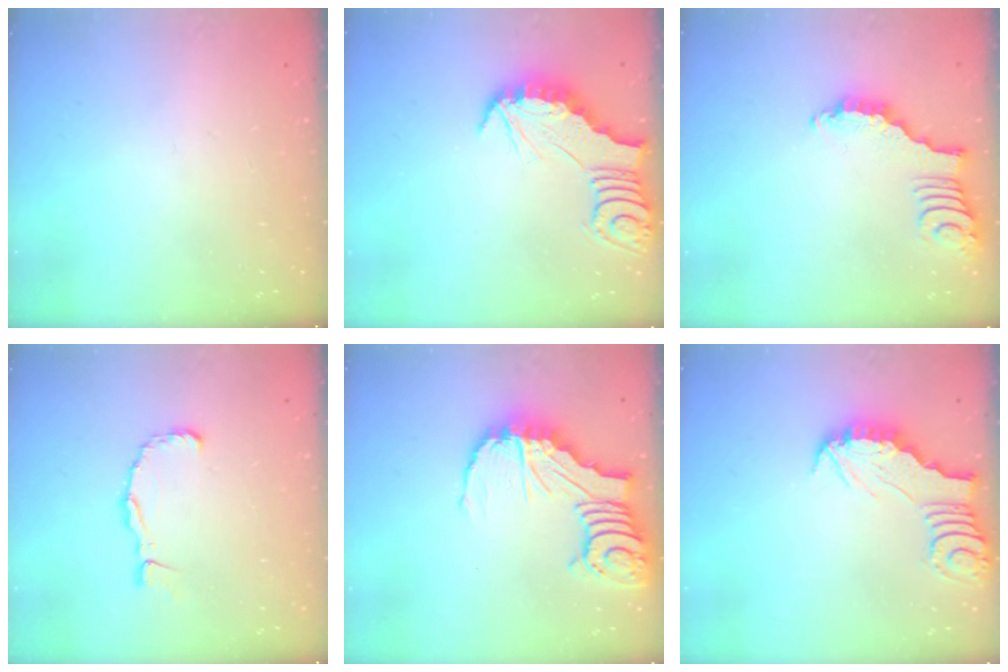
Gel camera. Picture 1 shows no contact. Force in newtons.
{"total": 2.8, "press": 2.8, "slide": 0.3}
{"total": 2.8, "press": 2.8, "slide": 0.4}
{"total": 5.9, "press": 5.8, "slide": 0.6}
{"total": 14.6, "press": 14.5, "slide": 1.7}
{"total": 2.9, "press": 2.9, "slide": 0.2}